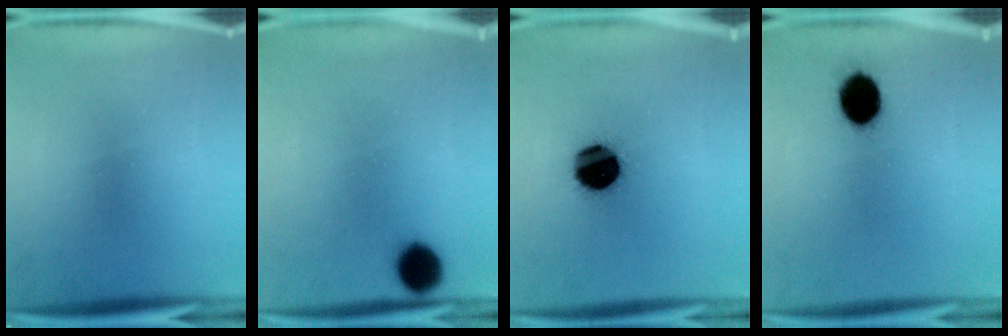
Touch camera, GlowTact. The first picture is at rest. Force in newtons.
{"total": 6.3}
{"total": 16.9}
{"total": 9.4}